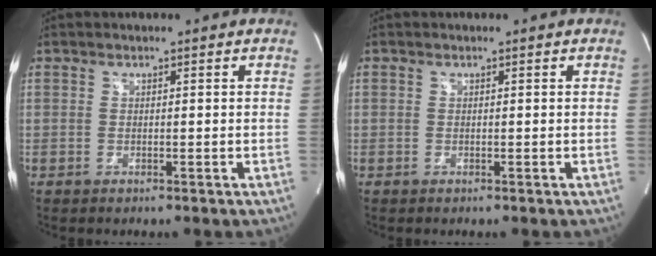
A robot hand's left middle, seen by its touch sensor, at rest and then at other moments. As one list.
[{"total": 0.0}]